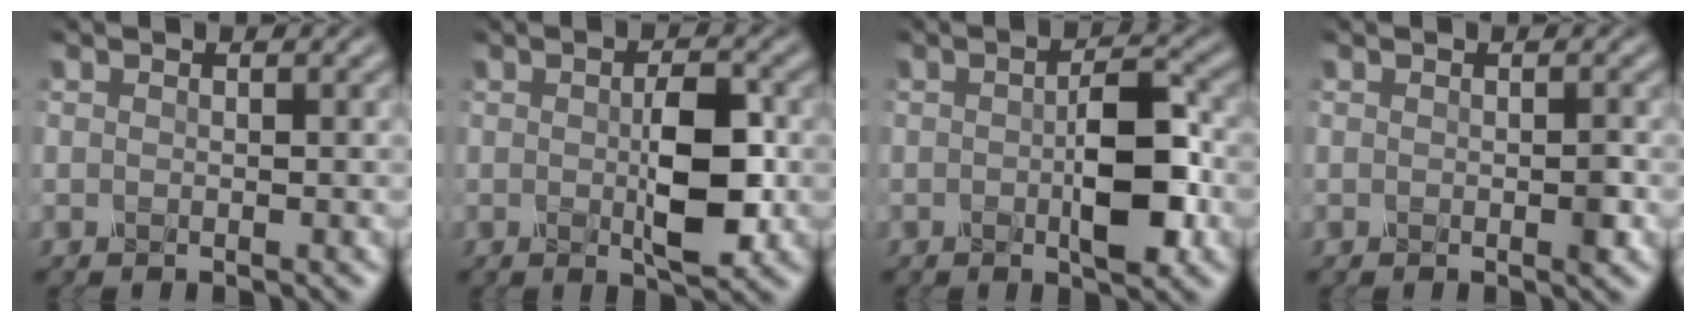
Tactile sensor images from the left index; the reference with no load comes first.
{"total": 4.6, "force": [-0.4, 1.3, 4.4], "torque": [-0.082, 0.002, -0.003]}
{"total": 5.1, "force": [-1.0, 1.3, 4.8], "torque": [-0.086, 0.007, -0.015]}
{"total": 1.2, "force": [-0.5, 0.3, 1.0], "torque": [-0.018, 0.004, -0.007]}